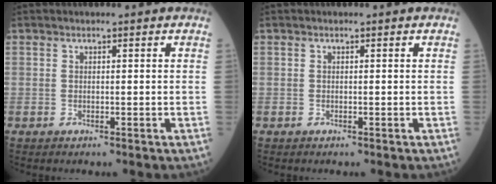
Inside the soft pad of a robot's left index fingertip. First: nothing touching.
{"total": 0.0}